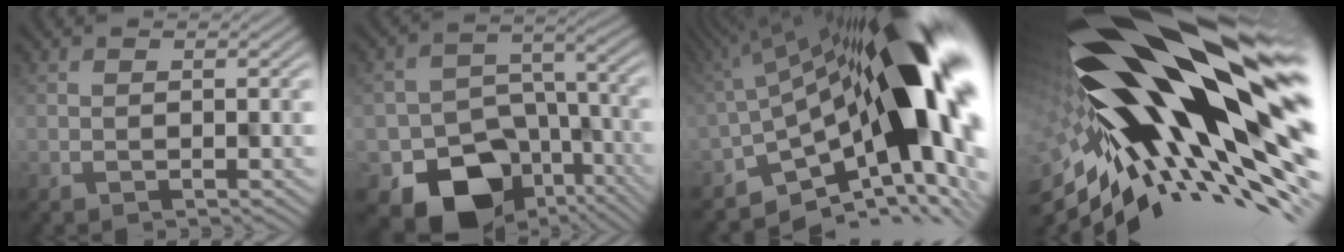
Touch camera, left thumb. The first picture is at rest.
{"total": 13.5, "force": [-5.9, 10.1, 6.8], "torque": [-0.115, -0.062, -0.064]}
{"total": 17.4, "force": [-2.7, 7.4, 15.5], "torque": [-0.214, 0.006, -0.063]}
{"total": 21.7, "force": [1.1, 7.8, 20.2], "torque": [-0.353, -0.036, 0.001]}